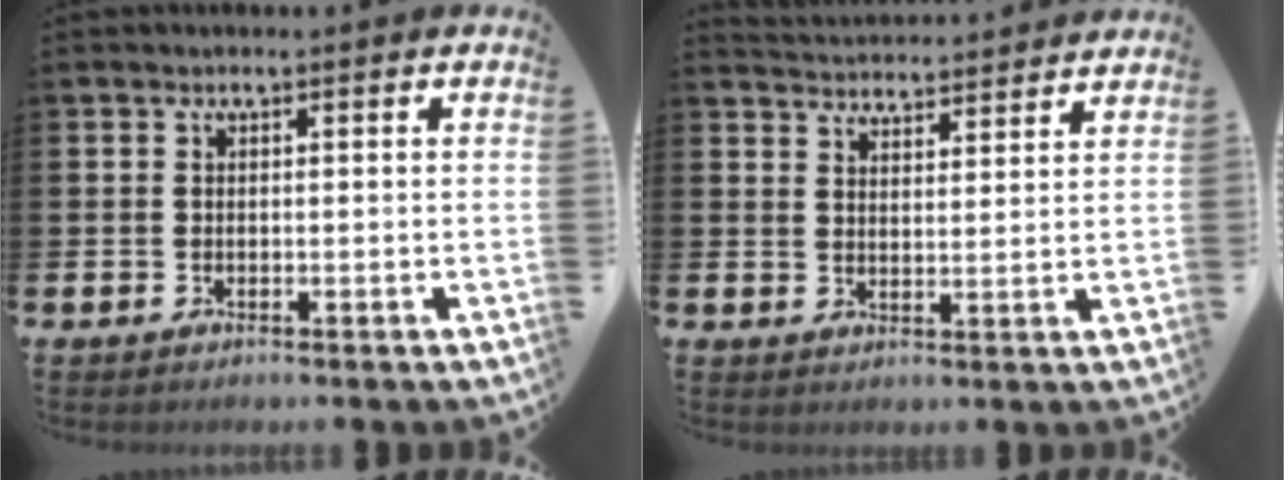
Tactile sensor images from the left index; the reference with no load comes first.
{"total": 4.2, "force": [4.2, 0.1, -0.4], "torque": [0.001, -0.033, 0.074]}